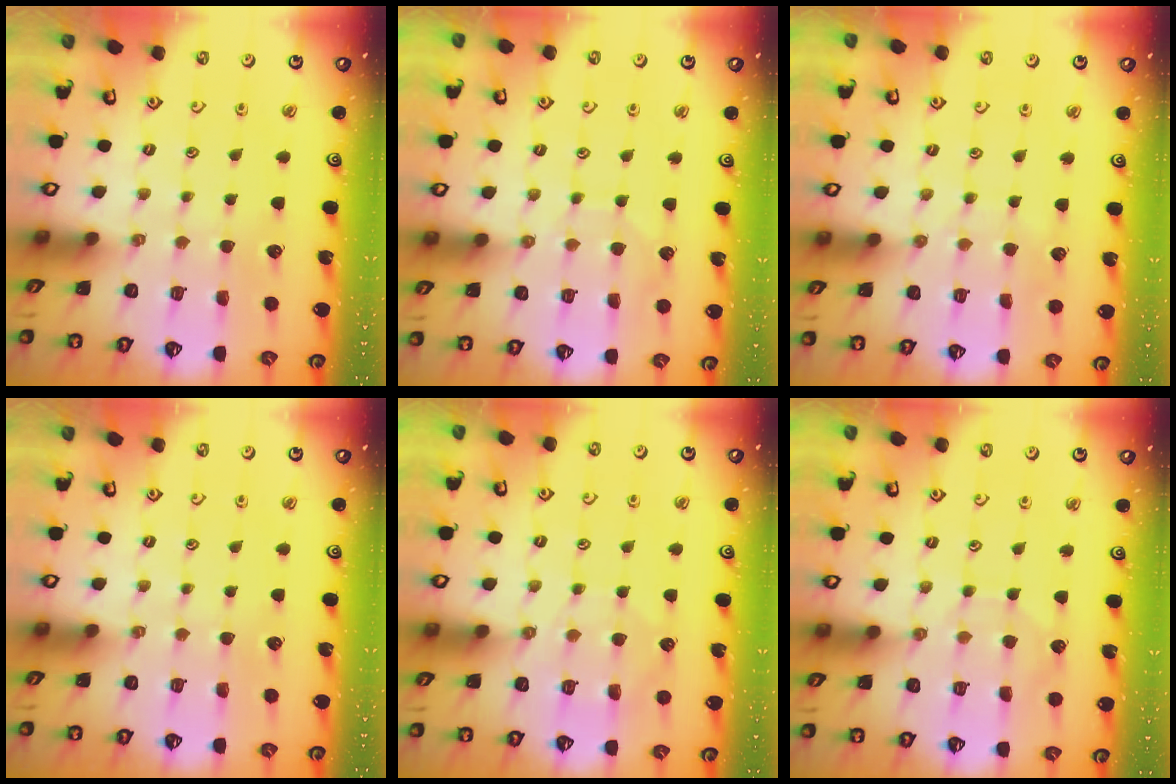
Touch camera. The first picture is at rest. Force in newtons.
{"total": 5.7, "press": 5.7, "slide": 0.6}
{"total": 4.3, "press": 4.3, "slide": 0.3}
{"total": 0.0}
{"total": 5.2, "press": 5.1, "slide": 0.8}
{"total": 5.1, "press": 5.1, "slide": 0.2}